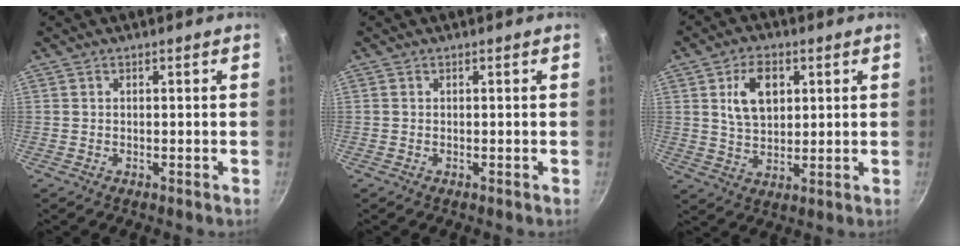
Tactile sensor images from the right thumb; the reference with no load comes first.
{"total": 0.0}
{"total": 9.2, "force": [2.9, 5.9, 6.5], "torque": [-0.095, -0.011, 0.054]}